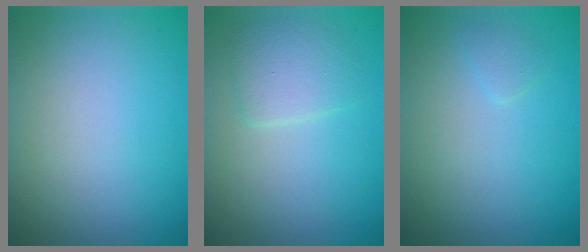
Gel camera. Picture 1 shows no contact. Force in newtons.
{"total": 2.4, "press": 2.4, "slide": 0.0}
{"total": 0.7, "press": 0.7, "slide": 0.1}